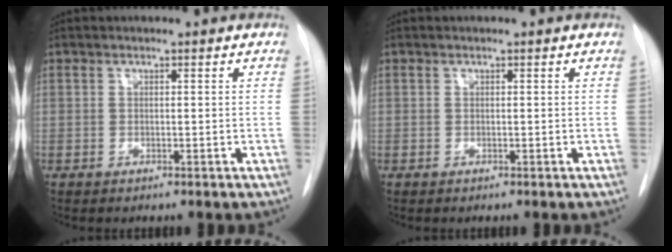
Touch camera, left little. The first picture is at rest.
{"total": 0.0}